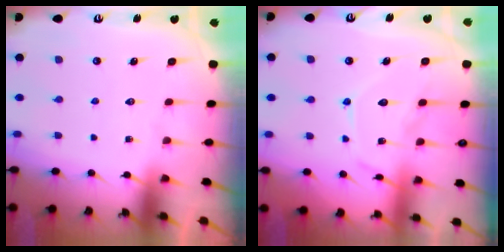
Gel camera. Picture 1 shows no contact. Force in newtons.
{"total": 11.9, "press": 11.8, "slide": 0.9}